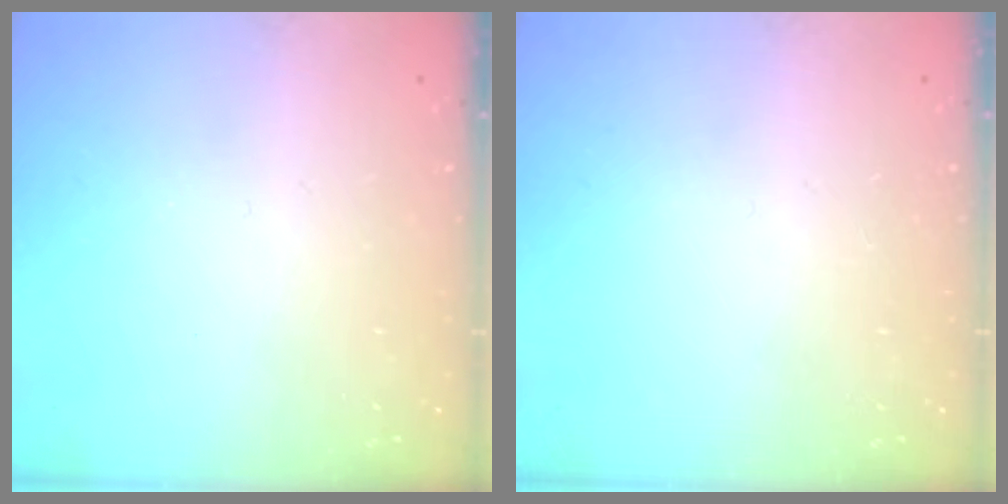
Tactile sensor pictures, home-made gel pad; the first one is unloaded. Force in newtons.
{"total": 0.0}